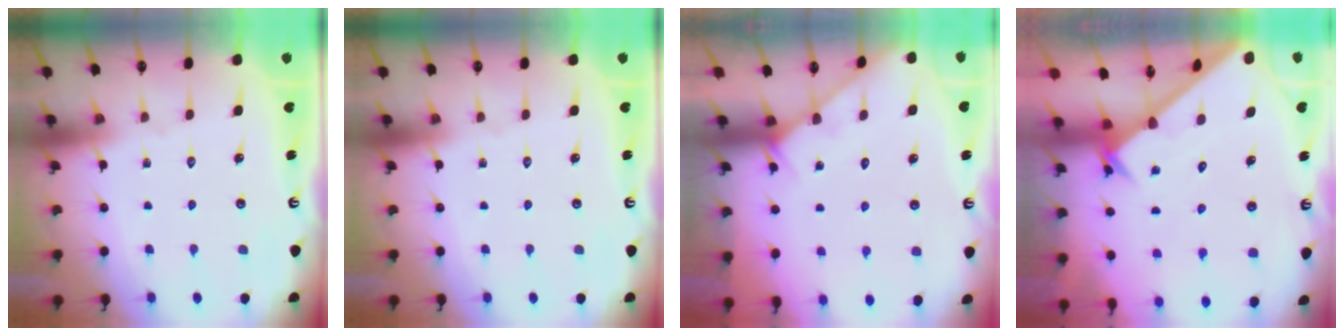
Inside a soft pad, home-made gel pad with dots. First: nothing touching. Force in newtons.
{"total": 0.0}
{"total": 4.4, "press": 4.3, "slide": 0.3}
{"total": 2.5, "press": 2.5, "slide": 0.2}